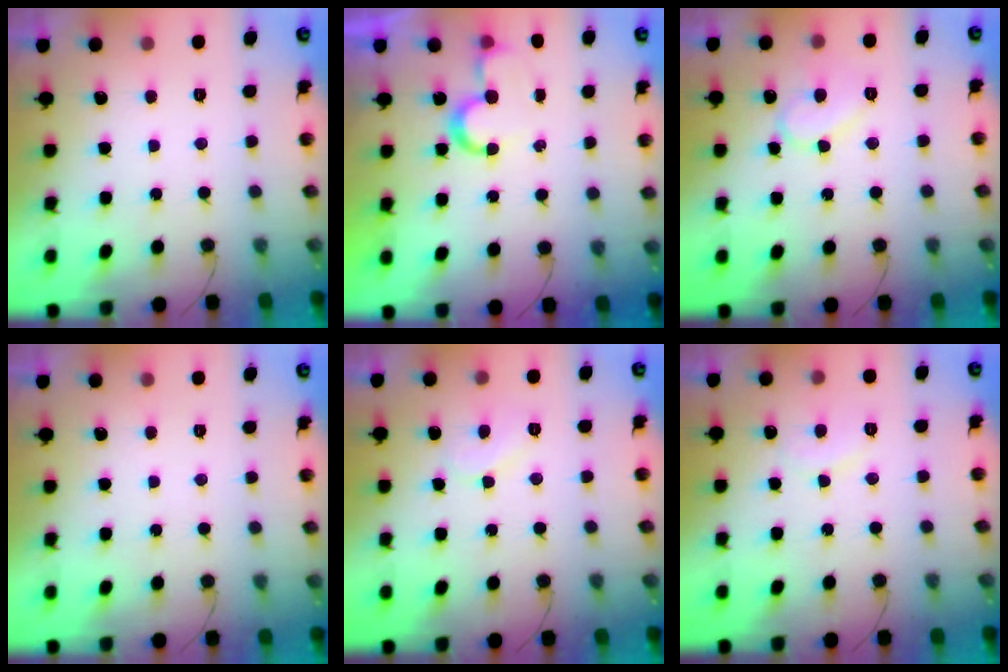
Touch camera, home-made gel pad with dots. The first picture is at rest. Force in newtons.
{"total": 6.8, "press": 6.8, "slide": 0.7}
{"total": 9.1, "press": 9.1, "slide": 0.8}
{"total": 0.0}
{"total": 5.7, "press": 5.6, "slide": 0.6}
{"total": 7.3, "press": 7.3, "slide": 0.6}